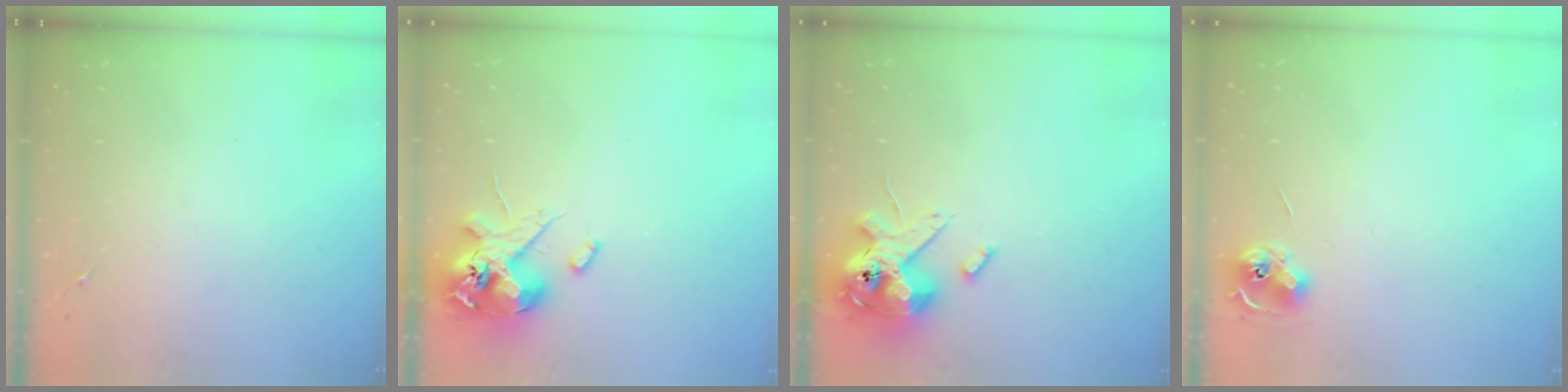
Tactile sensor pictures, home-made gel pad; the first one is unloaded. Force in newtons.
{"total": 14.1, "press": 13.9, "slide": 2.5}
{"total": 14.8, "press": 14.5, "slide": 2.9}
{"total": 6.6, "press": 6.6, "slide": 0.3}